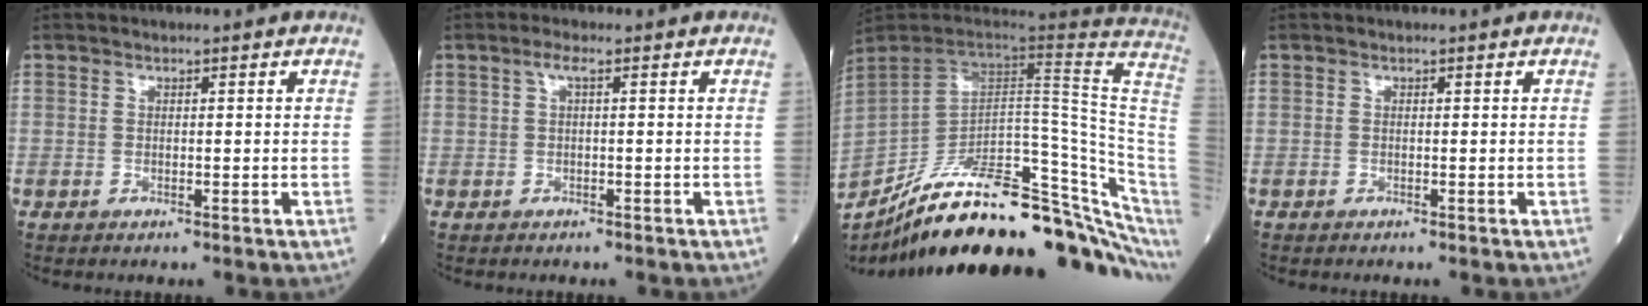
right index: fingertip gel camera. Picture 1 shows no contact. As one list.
[{"total": 1.3, "force": [0.2, 0.2, 1.2], "torque": [-0.025, 0.005, 0.002]}, {"total": 31.5, "force": [-22.1, 6.5, 21.5], "torque": [-0.231, -0.019, -0.322]}, {"total": 0.0}]